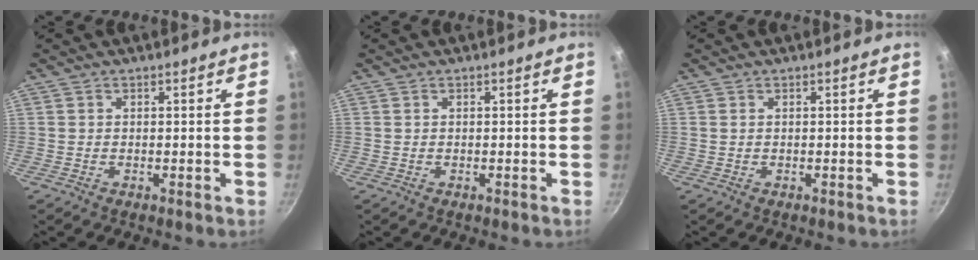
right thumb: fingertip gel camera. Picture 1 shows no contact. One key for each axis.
{"total": 0.0}
{"total": 0.0}